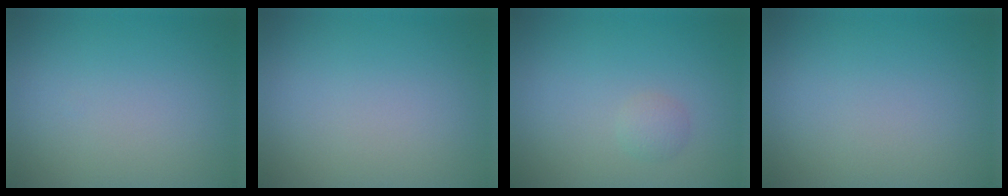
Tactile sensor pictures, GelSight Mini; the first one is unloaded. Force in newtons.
{"total": 0.0}
{"total": 1.1, "press": 1.1, "slide": 0.0}
{"total": 0.0}